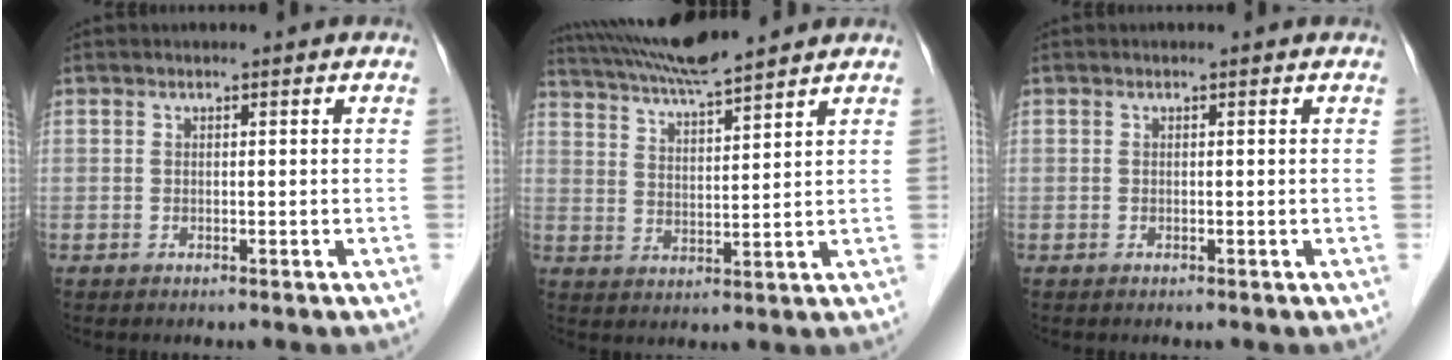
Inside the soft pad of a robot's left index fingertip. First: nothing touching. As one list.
[{"total": 10.4, "force": [9.5, -0.4, 4.4], "torque": [-0.084, 0.021, 0.168]}, {"total": 0.0}]